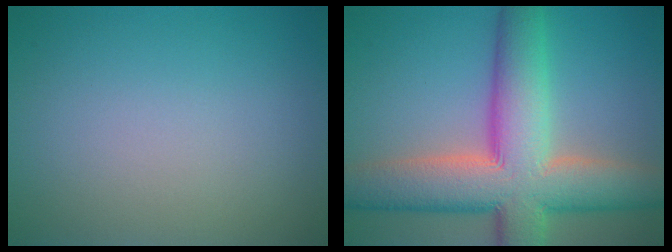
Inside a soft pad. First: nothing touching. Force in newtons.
{"total": 11.8, "press": 11.8, "slide": 0.8}